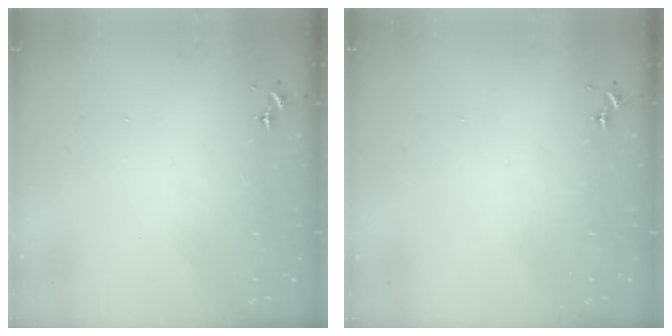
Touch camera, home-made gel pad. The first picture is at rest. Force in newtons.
{"total": 0.0}